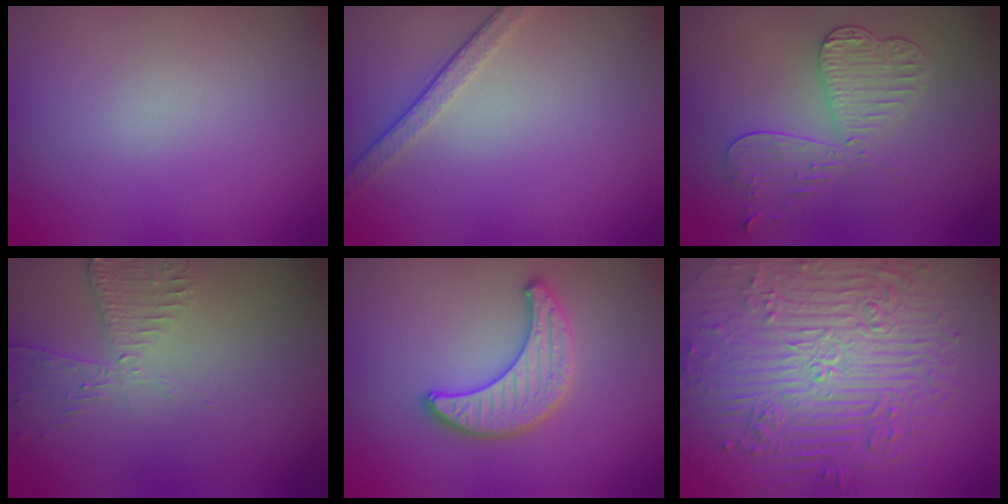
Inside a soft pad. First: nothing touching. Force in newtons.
{"total": 2.5, "press": 2.1, "slide": 1.4}
{"total": 3.7, "press": 3.3, "slide": 1.5}
{"total": 2.0, "press": 1.9, "slide": 0.6}
{"total": 3.4, "press": 3.4, "slide": 0.5}
{"total": 11.0, "press": 7.3, "slide": 8.3}